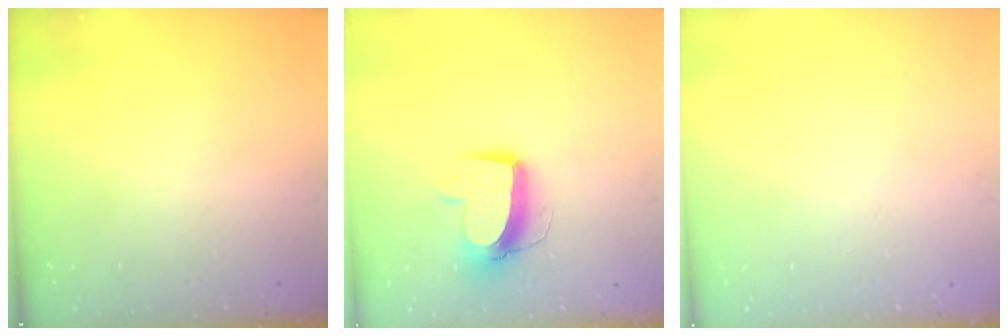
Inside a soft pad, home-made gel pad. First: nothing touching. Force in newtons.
{"total": 11.1, "press": 11.0, "slide": 1.4}
{"total": 0.0}